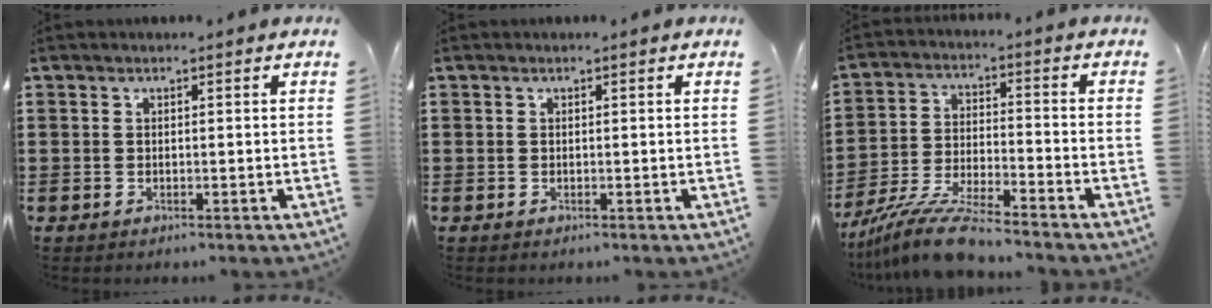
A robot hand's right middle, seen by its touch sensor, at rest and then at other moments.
{"total": 0.0}
{"total": 10.1, "force": [-9.1, 0.4, 4.3], "torque": [-0.086, 0.009, -0.180]}